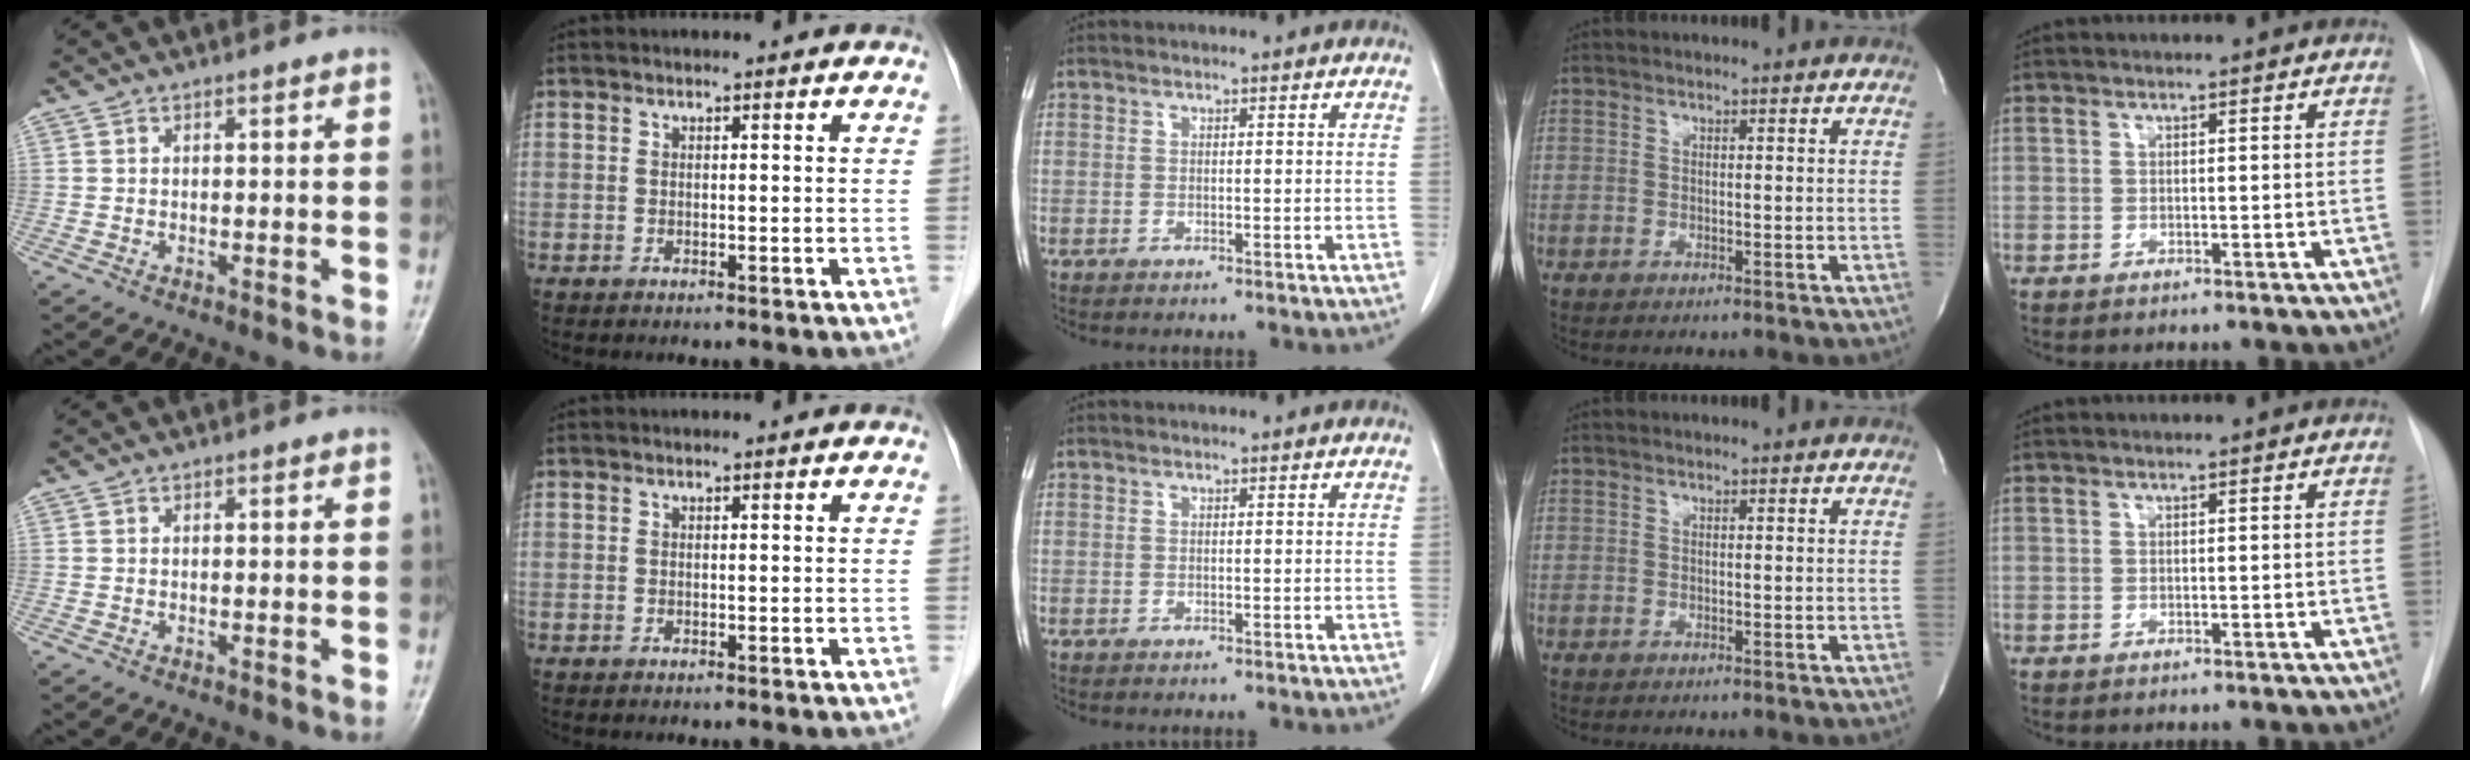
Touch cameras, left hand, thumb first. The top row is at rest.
{}